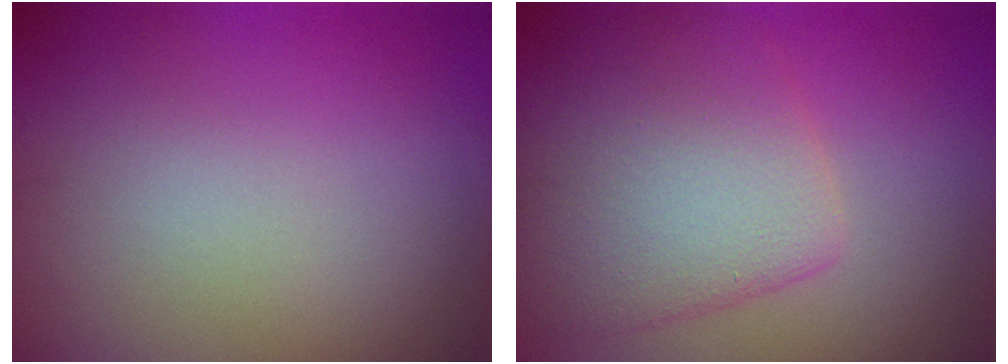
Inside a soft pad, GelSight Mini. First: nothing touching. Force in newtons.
{"total": 7.3, "press": 7.3, "slide": 0.2}